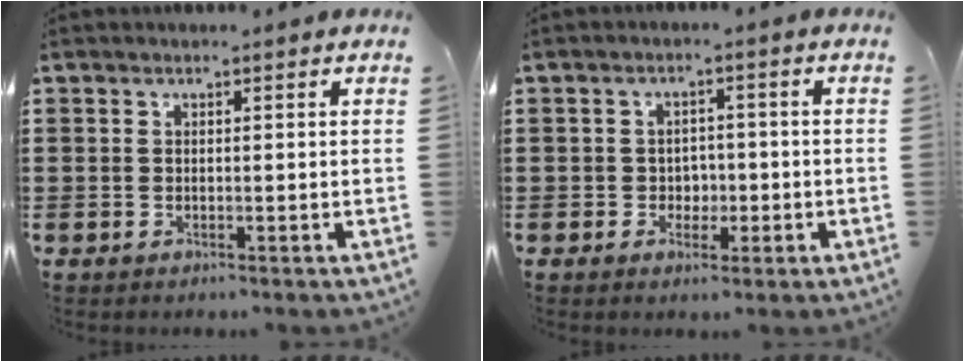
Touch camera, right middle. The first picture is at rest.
{"total": 2.4, "force": [-0.8, 2.0, 1.1], "torque": [-0.021, -0.002, -0.021]}